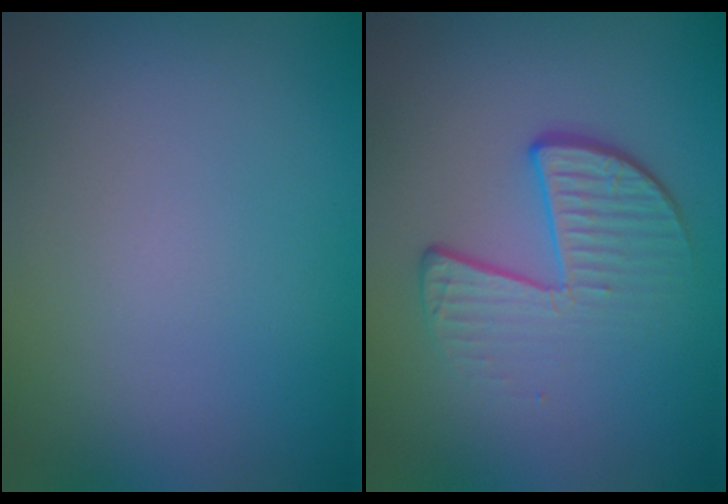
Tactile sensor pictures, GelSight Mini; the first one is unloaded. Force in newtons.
{"total": 4.1, "press": 2.7, "slide": 3.2}